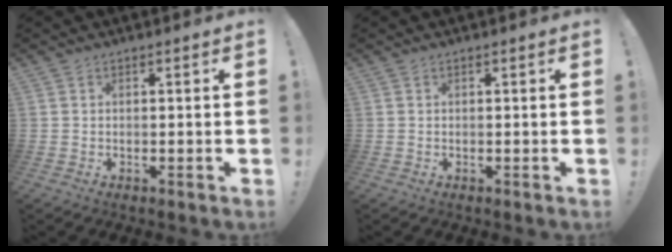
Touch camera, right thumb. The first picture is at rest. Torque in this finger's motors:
{"motor_torque": [-0.07, -0.07, 0.02, 0.02, 0.01]}